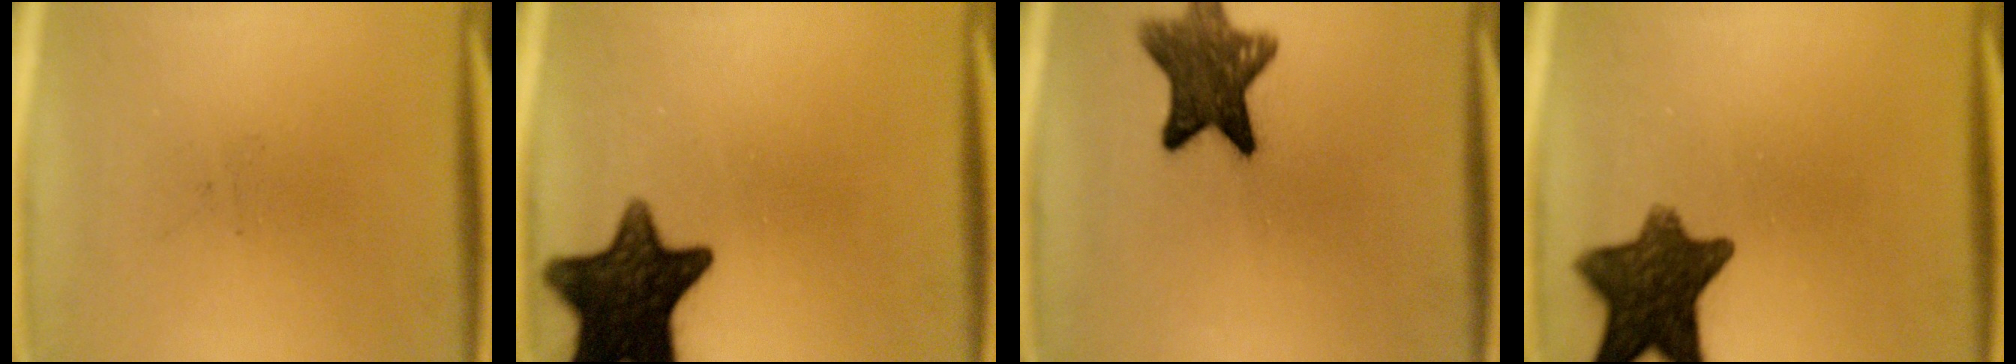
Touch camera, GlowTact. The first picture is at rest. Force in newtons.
{"total": 15.0}
{"total": 10.4}
{"total": 11.2}